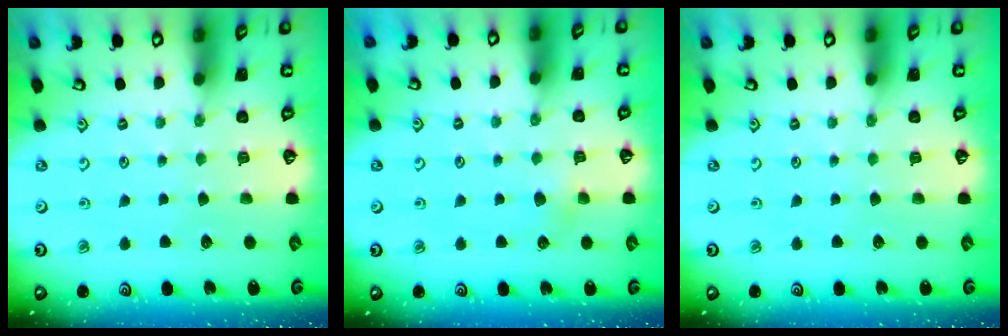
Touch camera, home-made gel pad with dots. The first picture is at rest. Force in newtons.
{"total": 3.4, "press": 3.4, "slide": 0.4}
{"total": 0.0}